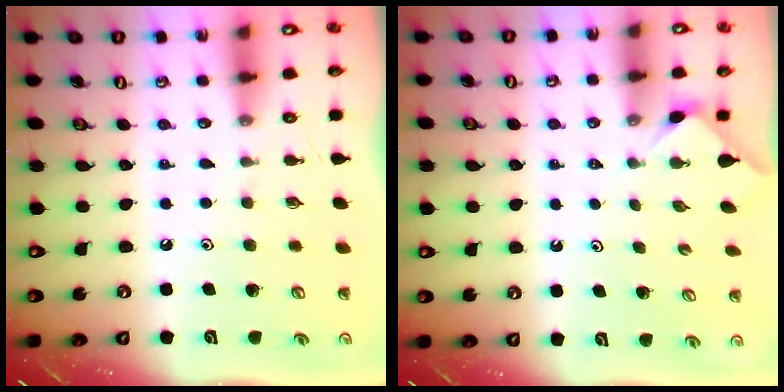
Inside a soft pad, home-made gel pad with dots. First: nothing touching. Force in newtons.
{"total": 2.1, "press": 2.1, "slide": 0.4}